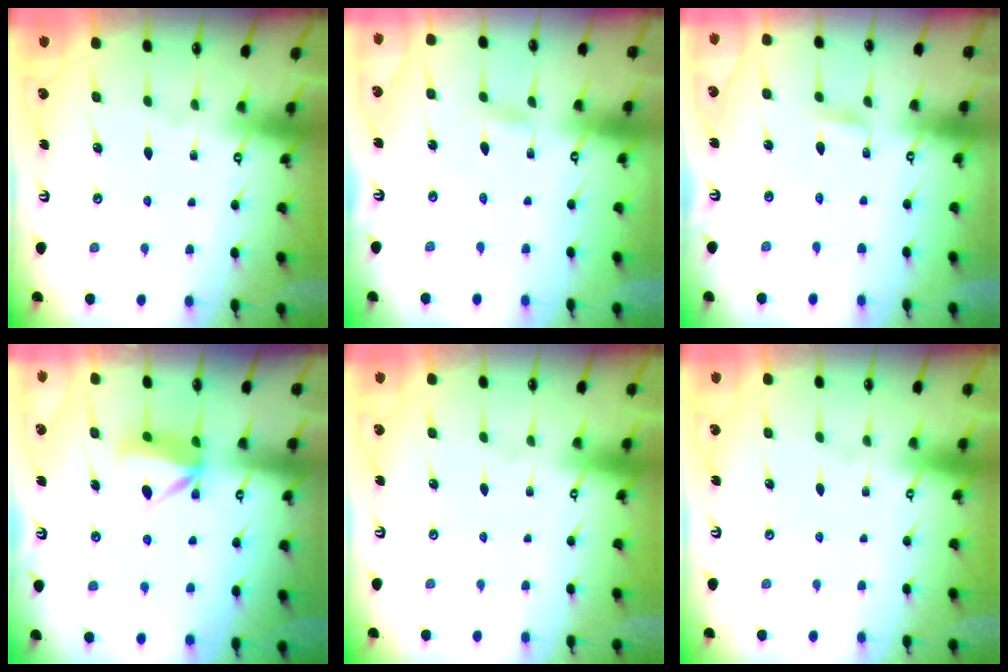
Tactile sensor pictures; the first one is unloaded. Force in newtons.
{"total": 1.4, "press": 1.4, "slide": 0.1}
{"total": 1.8, "press": 1.8, "slide": 0.3}
{"total": 7.6, "press": 7.6, "slide": 0.5}
{"total": 0.0}
{"total": 0.0}